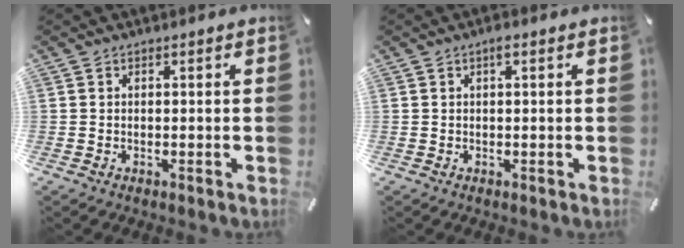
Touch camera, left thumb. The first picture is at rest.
{"total": 1.4, "force": [0.4, 0.3, 1.2], "torque": [-0.025, 0.004, 0.006]}